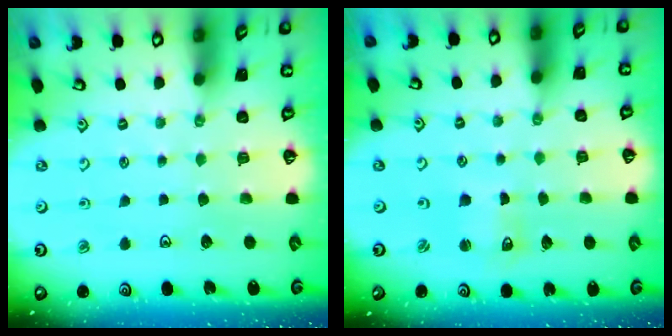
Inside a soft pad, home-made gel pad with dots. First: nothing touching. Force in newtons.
{"total": 2.6, "press": 2.6, "slide": 0.2}